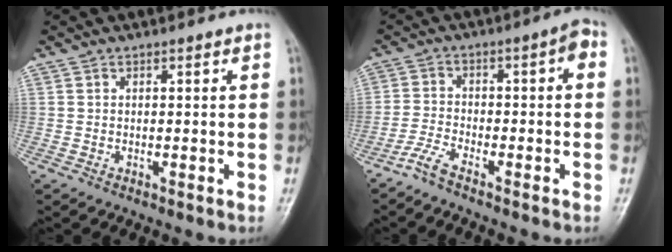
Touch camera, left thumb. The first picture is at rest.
{"total": 5.8, "force": [-3.2, 1.0, 4.7], "torque": [-0.084, 0.041, -0.060]}